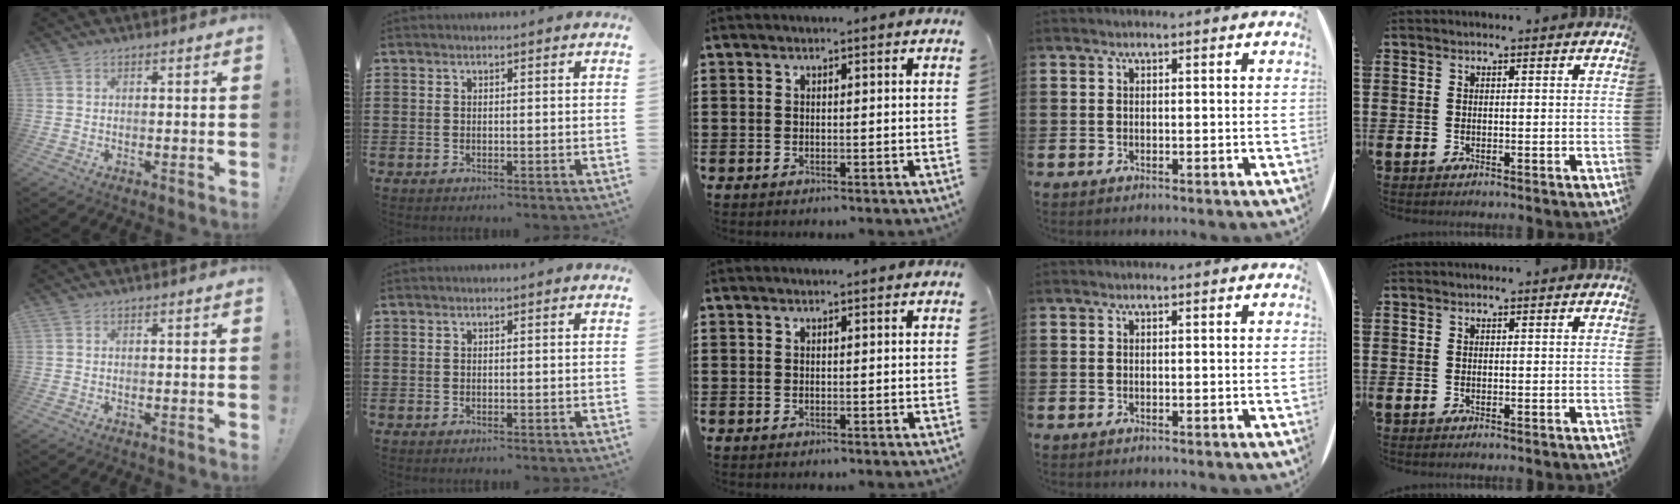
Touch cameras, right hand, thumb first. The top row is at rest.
{}